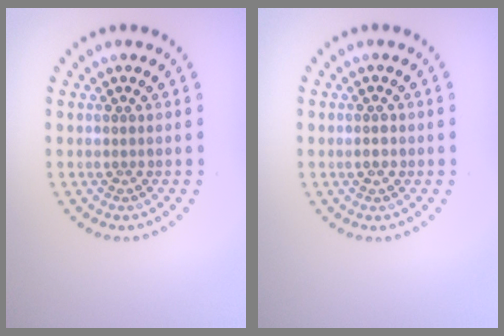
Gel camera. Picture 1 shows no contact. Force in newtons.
{"total": 0.9, "press": 0.8, "slide": 0.3}